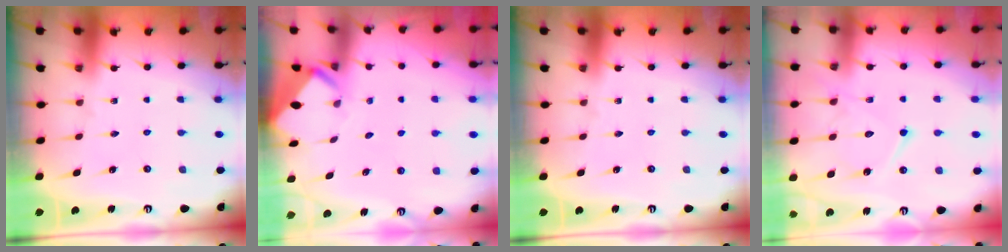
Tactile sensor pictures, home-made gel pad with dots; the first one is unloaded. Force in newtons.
{"total": 3.2, "press": 3.2, "slide": 0.2}
{"total": 0.0}
{"total": 14.0, "press": 13.9, "slide": 1.0}